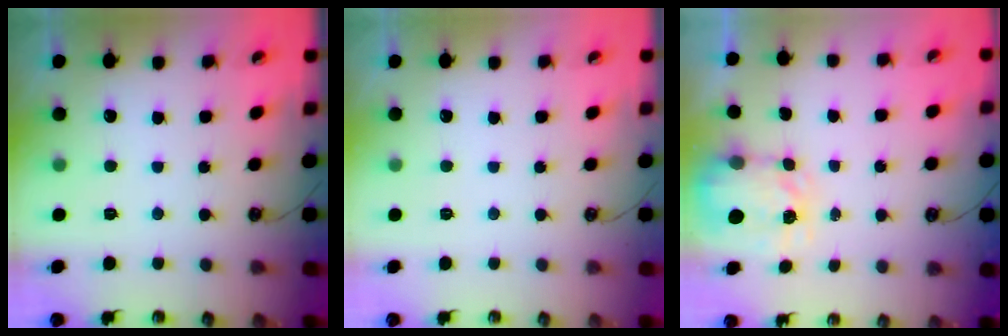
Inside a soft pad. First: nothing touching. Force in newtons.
{"total": 0.0}
{"total": 3.8, "press": 3.7, "slide": 0.5}